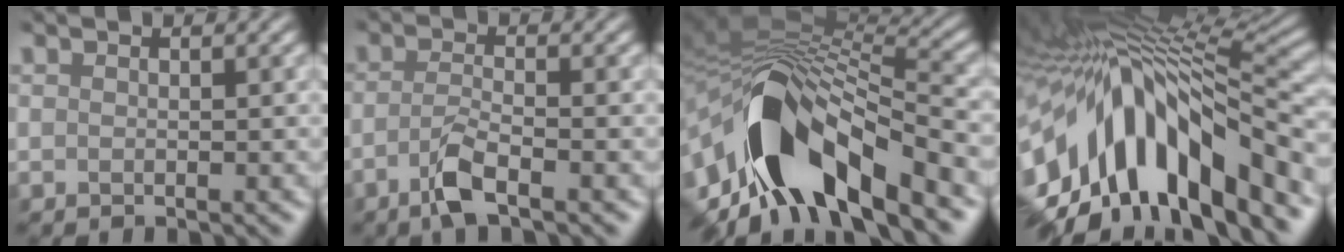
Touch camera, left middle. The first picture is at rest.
{"total": 3.0, "force": [-1.9, 0.5, 2.3], "torque": [-0.053, 0.006, -0.042]}
{"total": 13.4, "force": [-5.5, 5.9, 10.7], "torque": [-0.192, 0.014, -0.090]}
{"total": 15.4, "force": [-4.9, 6.7, 12.9], "torque": [-0.214, 0.029, -0.079]}